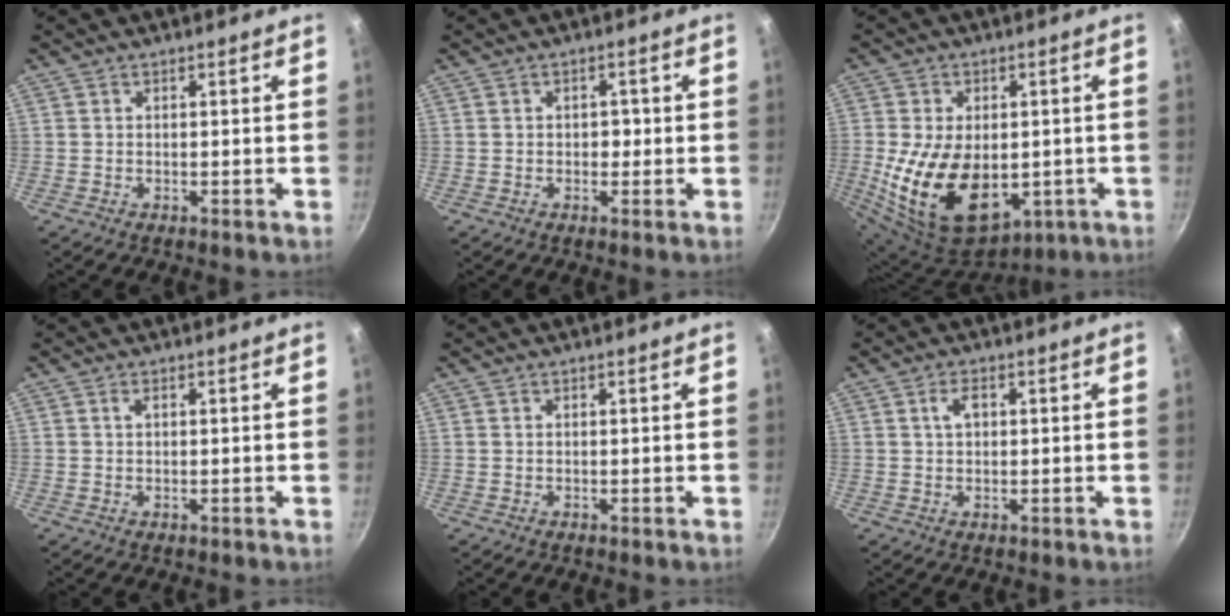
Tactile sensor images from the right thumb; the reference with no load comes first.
{"total": 2.3, "force": [-0.1, 1.8, 1.5], "torque": [-0.008, 0.005, -0.003]}
{"total": 19.0, "force": [-2.7, 12.6, 14.1], "torque": [-0.242, -0.012, -0.020]}
{"total": 1.0, "force": [0.2, 0.4, 0.9], "torque": [-0.015, 0.002, 0.002]}
{"total": 0.0}
{"total": 3.0, "force": [0.7, 1.8, 2.3], "torque": [-0.032, 0.005, 0.010]}